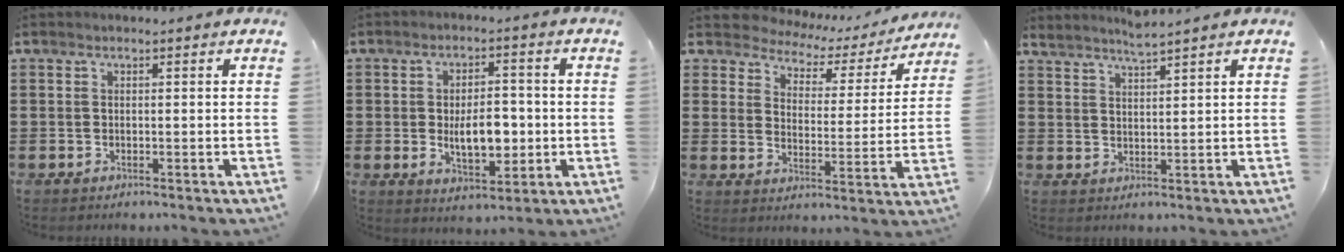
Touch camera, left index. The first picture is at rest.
{"total": 7.4, "force": [-0.7, 4.0, 6.2], "torque": [-0.089, 0.000, -0.017]}
{"total": 4.0, "force": [3.8, 1.4, 0.5], "torque": [-0.037, -0.028, 0.058]}
{"total": 2.9, "force": [2.8, -0.5, 0.5], "torque": [-0.015, -0.007, 0.054]}